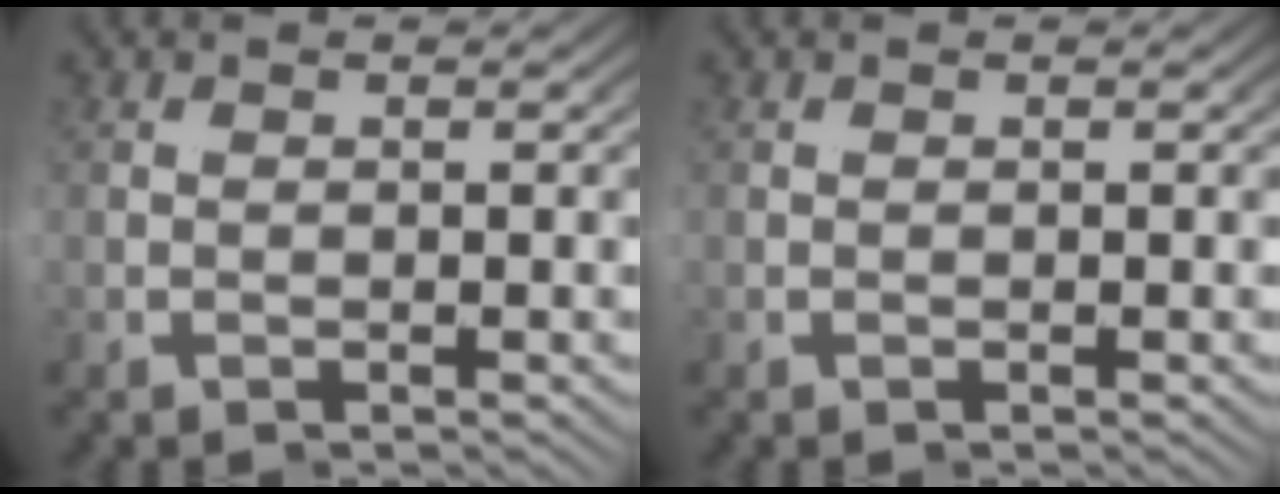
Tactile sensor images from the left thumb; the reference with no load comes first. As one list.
[{"total": 0.0}]